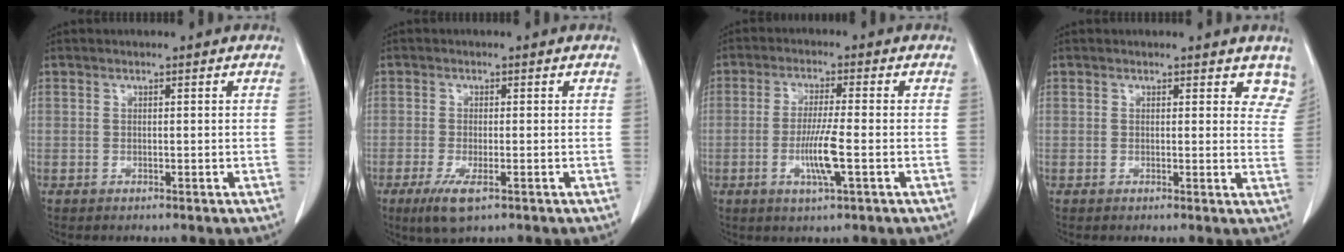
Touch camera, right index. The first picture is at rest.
{"total": 4.6, "force": [-2.4, 1.1, 3.7], "torque": [-0.076, -0.012, -0.039]}
{"total": 6.3, "force": [-1.7, -0.2, 6.1], "torque": [-0.117, -0.012, -0.032]}
{"total": 5.5, "force": [4.8, 2.4, 1.1], "torque": [0.020, -0.015, 0.027]}